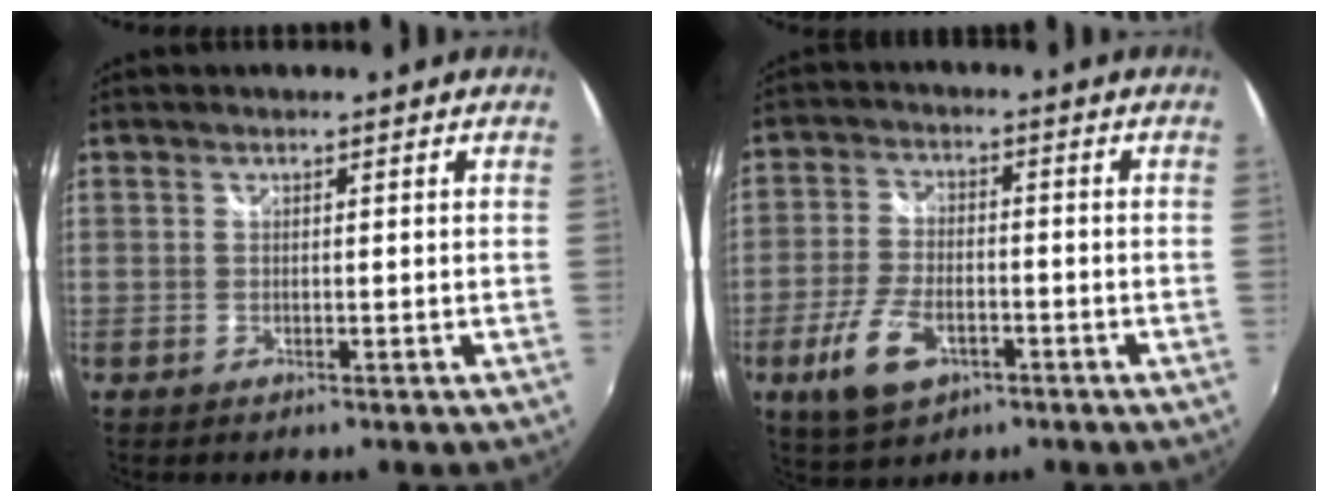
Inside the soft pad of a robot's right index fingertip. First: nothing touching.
{"total": 9.9, "force": [-4.6, 5.2, 7.1], "torque": [-0.160, -0.008, -0.080]}